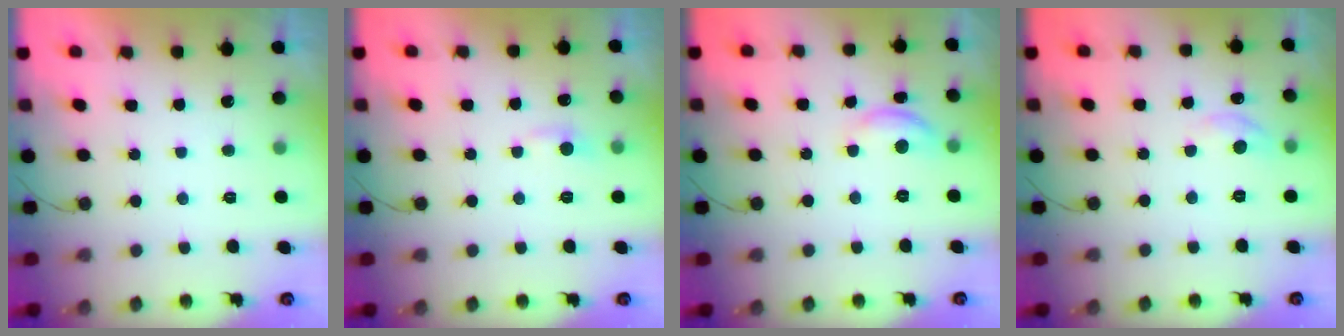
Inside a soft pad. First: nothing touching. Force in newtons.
{"total": 3.8, "press": 3.8, "slide": 0.4}
{"total": 8.4, "press": 8.3, "slide": 0.4}
{"total": 5.9, "press": 5.9, "slide": 0.7}